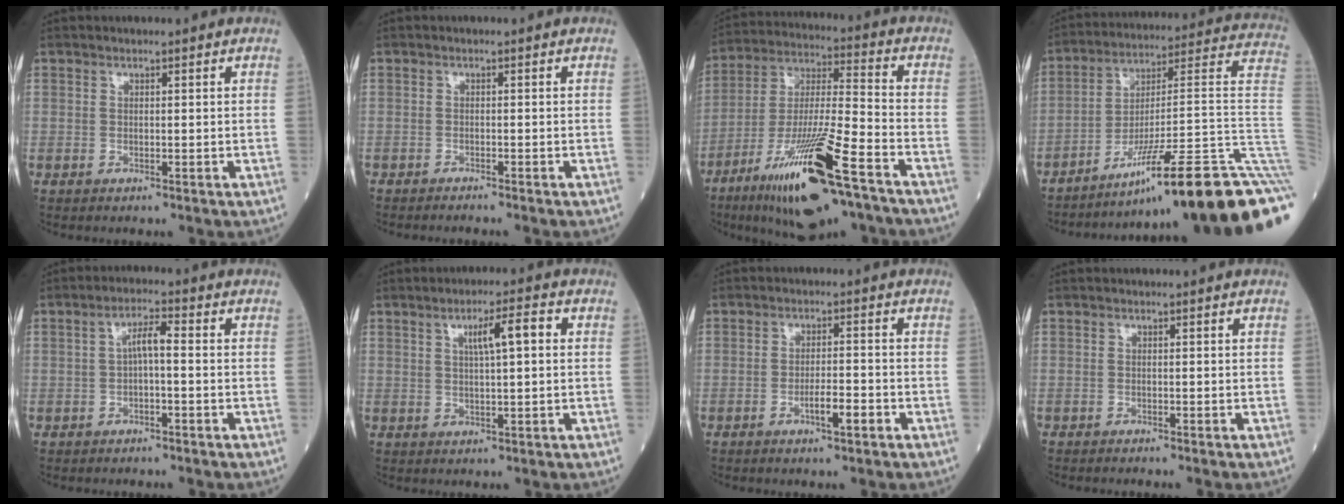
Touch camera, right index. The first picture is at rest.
{"total": 2.2, "force": [-2.0, -0.1, 0.9], "torque": [-0.014, 0.000, -0.026]}
{"total": 19.7, "force": [-11.3, 2.6, 16.0], "torque": [-0.296, -0.039, -0.198]}
{"total": 27.2, "force": [-16.8, -1.1, 21.3], "torque": [-0.175, 0.015, -0.256]}
{"total": 3.3, "force": [-0.2, 0.7, 3.2], "torque": [-0.054, 0.012, -0.005]}
{"total": 5.2, "force": [1.4, 0.5, 4.9], "torque": [-0.084, 0.011, 0.024]}
{"total": 3.6, "force": [-1.7, 0.6, 3.1], "torque": [-0.049, 0.002, -0.030]}
{"total": 1.2, "force": [-1.1, -0.1, 0.5], "torque": [-0.006, 0.000, -0.015]}